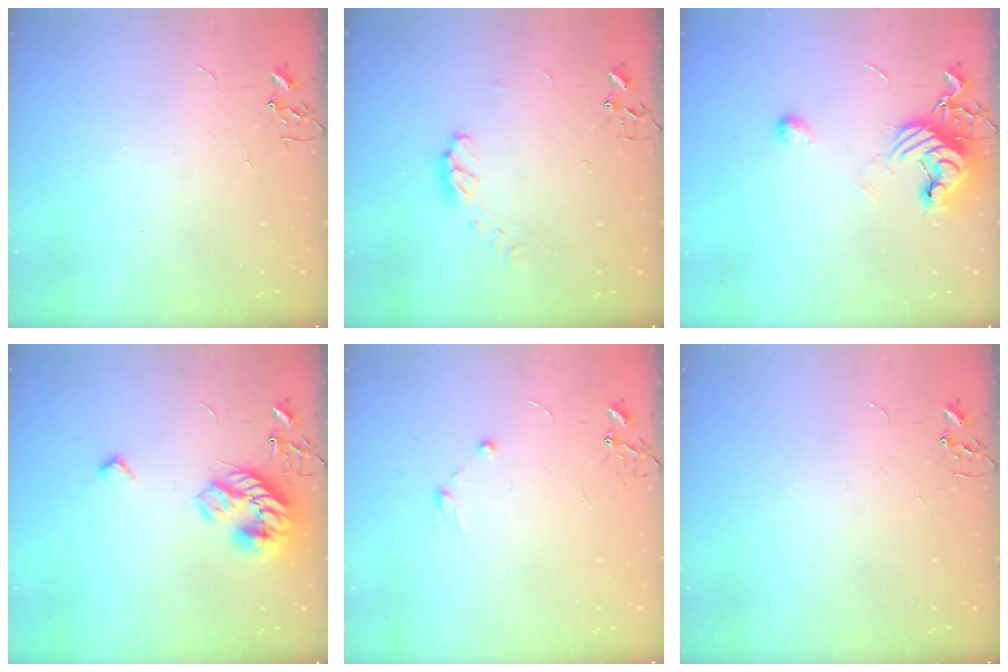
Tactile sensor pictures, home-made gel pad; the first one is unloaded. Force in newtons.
{"total": 7.0, "press": 6.9, "slide": 0.8}
{"total": 11.9, "press": 11.8, "slide": 0.5}
{"total": 16.4, "press": 16.4, "slide": 0.6}
{"total": 7.3, "press": 7.2, "slide": 1.2}
{"total": 0.0}